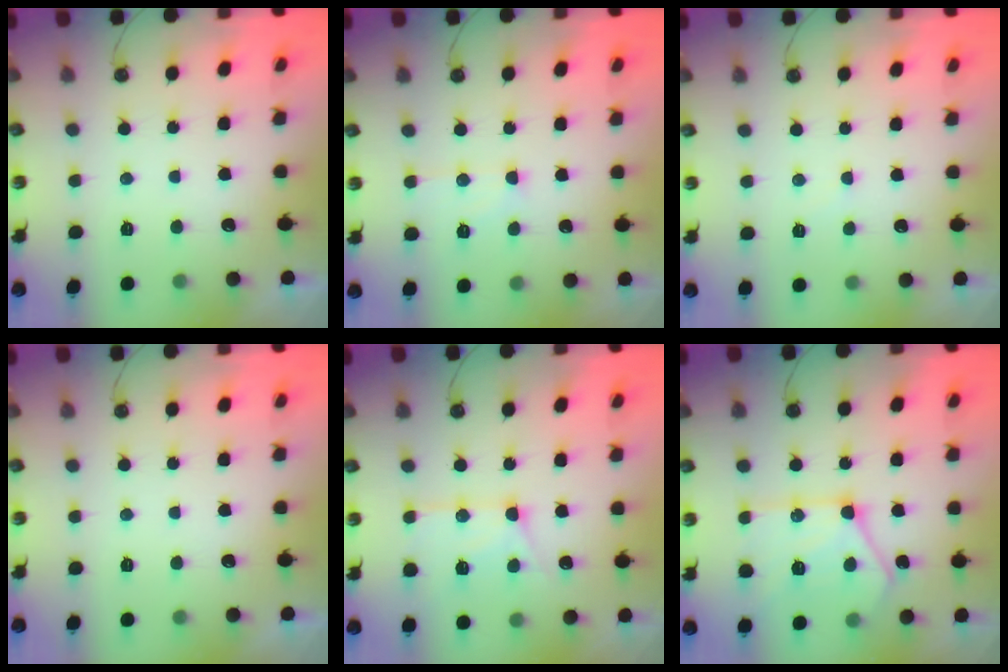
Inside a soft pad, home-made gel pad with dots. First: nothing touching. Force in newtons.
{"total": 8.0, "press": 8.0, "slide": 0.7}
{"total": 3.8, "press": 3.8, "slide": 0.6}
{"total": 0.0}
{"total": 13.8, "press": 13.7, "slide": 1.4}
{"total": 18.1, "press": 18.0, "slide": 1.4}